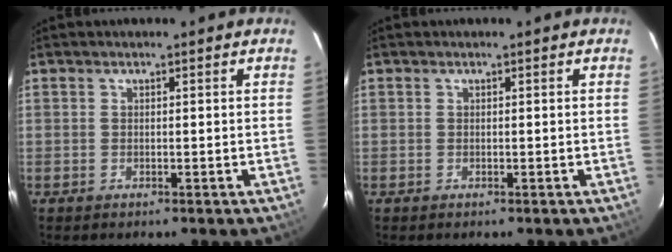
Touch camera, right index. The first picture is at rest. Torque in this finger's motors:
{"motor_torque": [0.00, 0.00, 0.00, 0.00]}